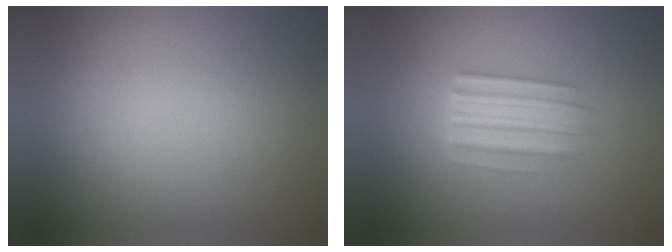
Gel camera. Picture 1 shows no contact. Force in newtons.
{"total": 3.5}